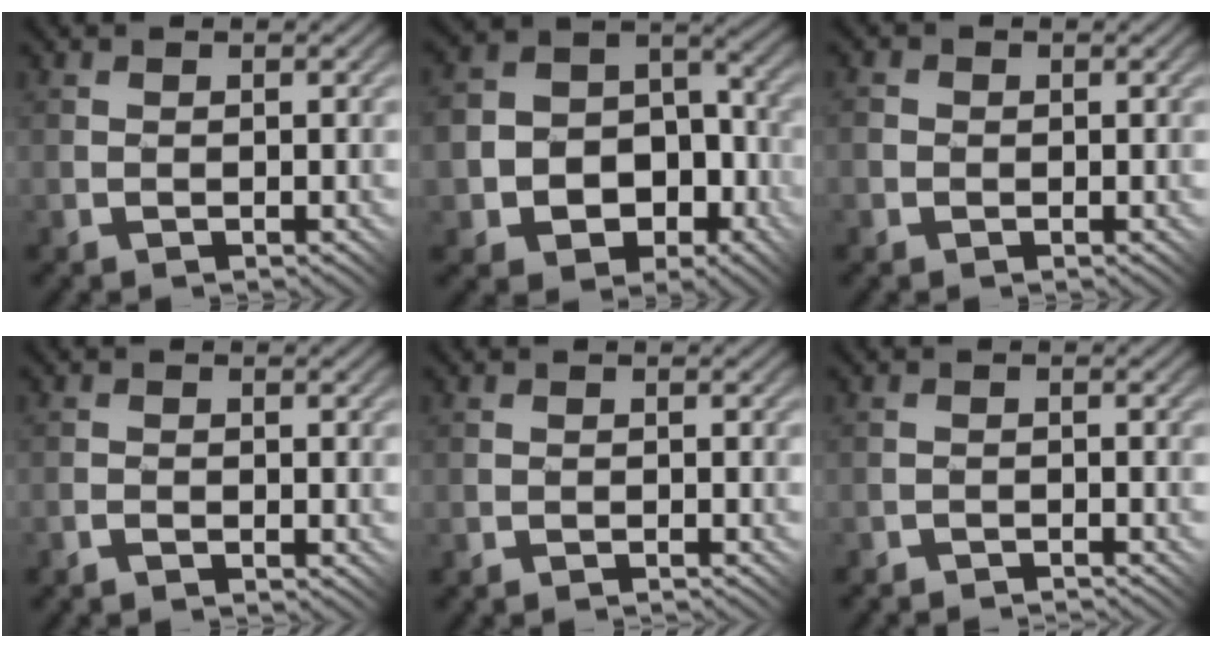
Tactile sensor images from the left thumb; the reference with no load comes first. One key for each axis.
{"total": 12.0, "fx": -4.5, "fy": 9.2, "fz": 6.2, "tx": -0.119, "ty": -0.021, "tz": -0.075}
{"total": 2.1, "fx": -0.1, "fy": 2.0, "fz": 0.4, "tx": -0.007, "ty": 0.005, "tz": -0.013}
{"total": 0.8, "fx": -0.8, "fy": 0.0, "fz": 0.1, "tx": -0.003, "ty": 0.006, "tz": -0.019}
{"total": 0.9, "fx": -0.6, "fy": -0.5, "fz": -0.4, "tx": 0.009, "ty": 0.008, "tz": -0.016}
{"total": 1.6, "fx": -1.3, "fy": -0.6, "fz": -0.7, "tx": 0.017, "ty": 0.013, "tz": -0.030}